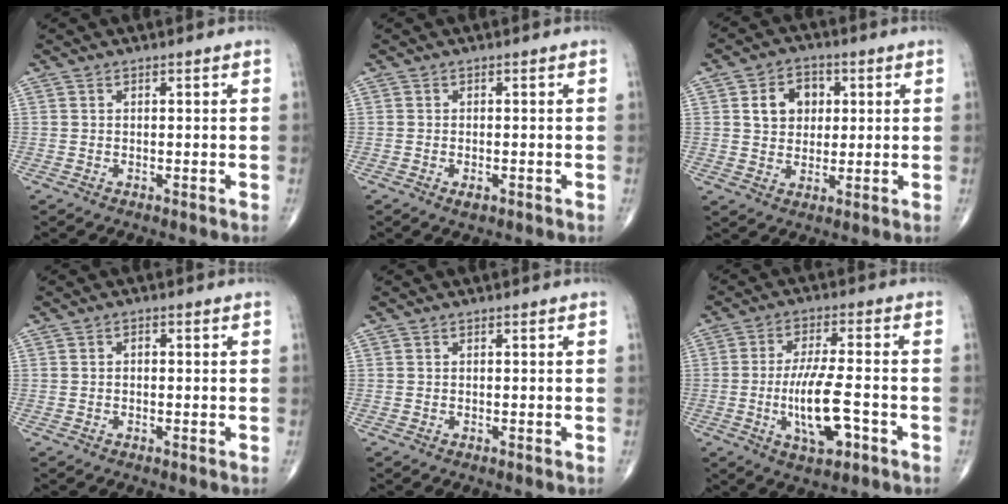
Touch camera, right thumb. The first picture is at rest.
{"total": 1.3, "force": [-0.6, 0.6, 1.1], "torque": [-0.017, 0.001, -0.008]}
{"total": 9.1, "force": [2.4, 7.1, 5.2], "torque": [-0.050, -0.002, 0.039]}
{"total": 0.7, "force": [0.0, 0.5, 0.5], "torque": [-0.003, 0.000, -0.003]}
{"total": 0.0}
{"total": 10.9, "force": [-3.1, 3.4, 9.9], "torque": [-0.184, 0.010, -0.051]}